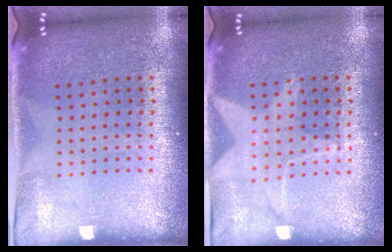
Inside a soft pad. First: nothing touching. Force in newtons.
{"total": 1.4, "press": 1.4, "slide": 0.1}